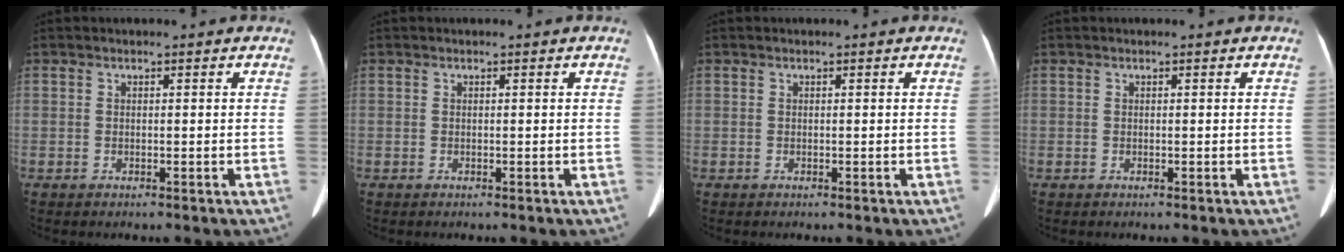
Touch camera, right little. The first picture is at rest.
{"total": 0.0}
{"total": 0.0}
{"total": 0.0}